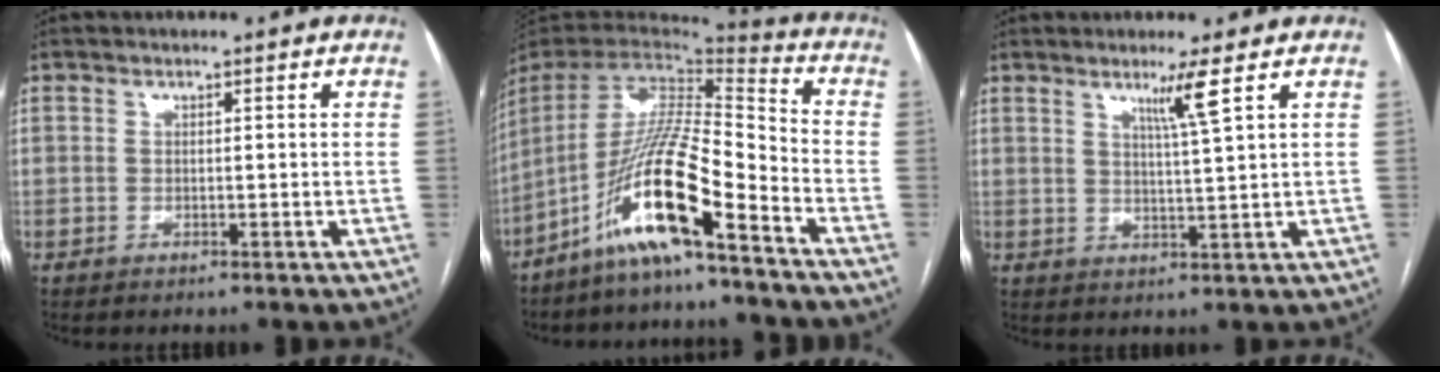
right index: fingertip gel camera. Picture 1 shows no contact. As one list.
[{"total": 15.9, "force": [-9.8, 1.2, 12.5], "torque": [-0.252, -0.003, -0.183]}, {"total": 4.1, "force": [2.3, -1.3, 3.2], "torque": [-0.060, -0.012, 0.046]}]